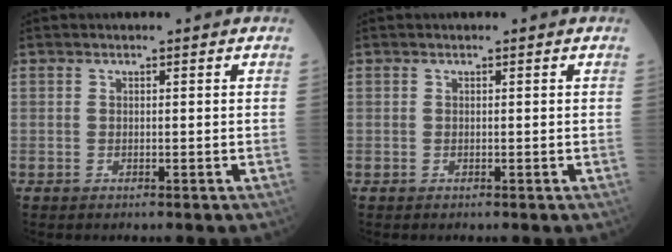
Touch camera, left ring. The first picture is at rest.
{"total": 0.0}